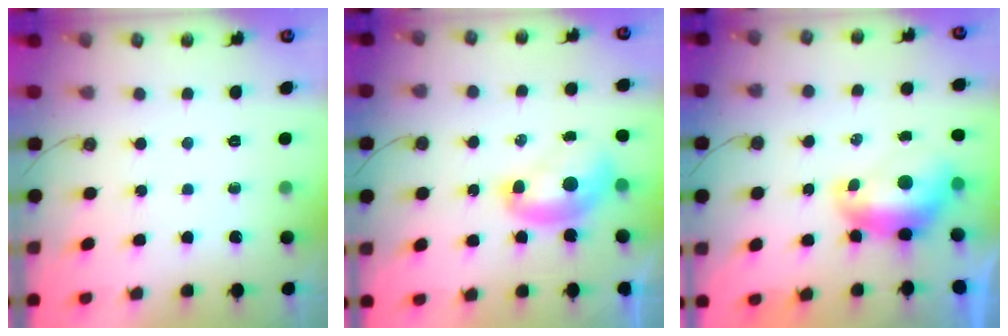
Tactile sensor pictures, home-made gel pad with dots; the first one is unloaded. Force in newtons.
{"total": 1.9, "press": 1.9, "slide": 0.1}
{"total": 1.9, "press": 1.8, "slide": 0.7}